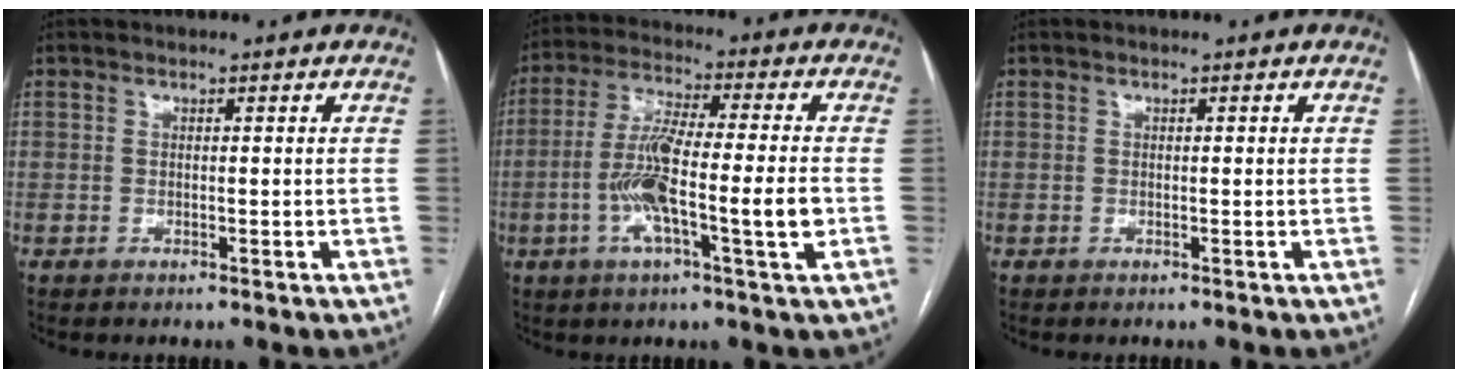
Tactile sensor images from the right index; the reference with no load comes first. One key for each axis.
{"total": 12.8, "fx": -2.8, "fy": 0.7, "fz": 12.5, "tx": -0.230, "ty": -0.001, "tz": -0.056}
{"total": 0.0}